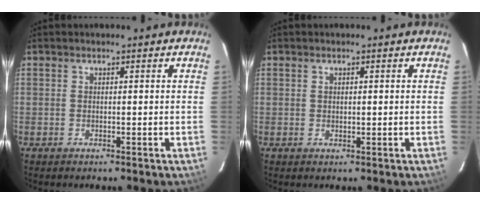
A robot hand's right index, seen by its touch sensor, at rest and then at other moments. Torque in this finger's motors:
{"motor_torque": [-0.28, 0.13, -0.05, 0.00]}